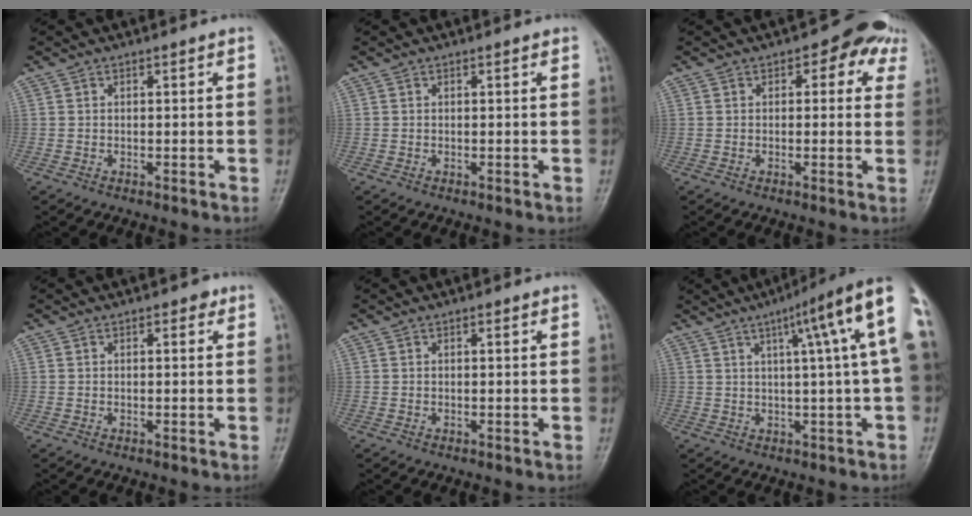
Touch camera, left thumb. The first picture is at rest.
{"total": 0.0}
{"total": 6.6, "force": [2.9, 4.1, 4.2], "torque": [0.003, 0.003, 0.023]}
{"total": 1.1, "force": [0.4, 0.7, 0.7], "torque": [0.003, 0.002, 0.002]}
{"total": 0.0}
{"total": 13.3, "force": [3.8, 0.6, 12.7], "torque": [-0.167, 0.019, 0.044]}